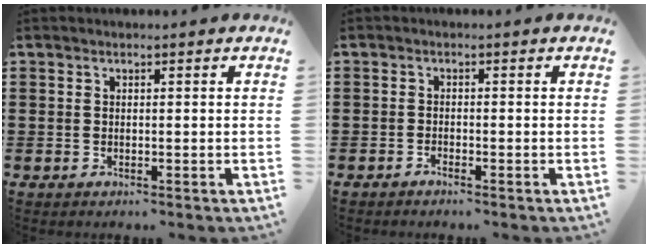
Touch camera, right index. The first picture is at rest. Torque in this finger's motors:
{"motor_torque": [0.40, 0.54, 0.01, -0.02]}